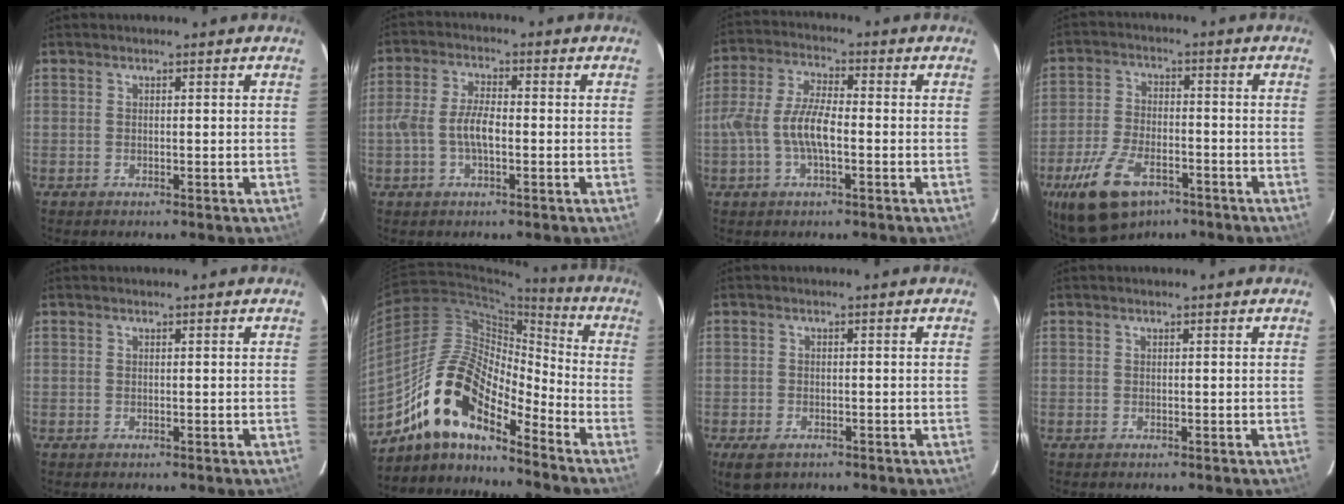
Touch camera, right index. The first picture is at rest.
{"total": 6.0, "force": [-1.4, 2.4, 5.4], "torque": [-0.111, 0.008, -0.027]}
{"total": 8.9, "force": [-2.0, 3.1, 8.1], "torque": [-0.170, 0.008, -0.040]}
{"total": 14.1, "force": [-8.5, 7.2, 8.7], "torque": [-0.194, -0.020, -0.151]}
{"total": 0.0}
{"total": 15.4, "force": [-11.4, 5.2, 9.0], "torque": [-0.165, 0.009, -0.230]}
{"total": 4.4, "force": [-2.7, 2.6, 2.3], "torque": [-0.056, -0.014, -0.046]}
{"total": 0.0}